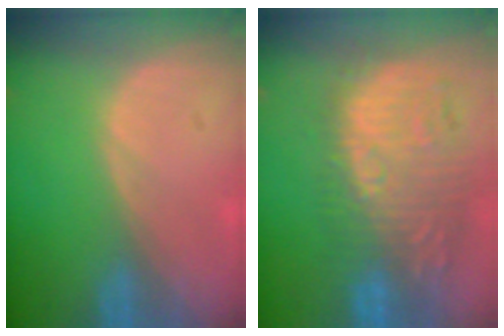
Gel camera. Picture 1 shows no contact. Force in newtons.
{"total": 12.1, "press": 11.3, "slide": 4.3}